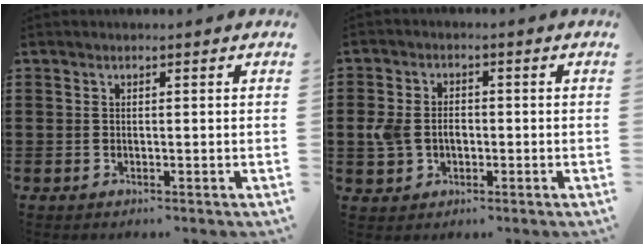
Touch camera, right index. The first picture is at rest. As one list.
[{"total": 4.1, "force": [-0.5, 3.2, 2.5], "torque": [-0.067, 0.004, -0.015]}]